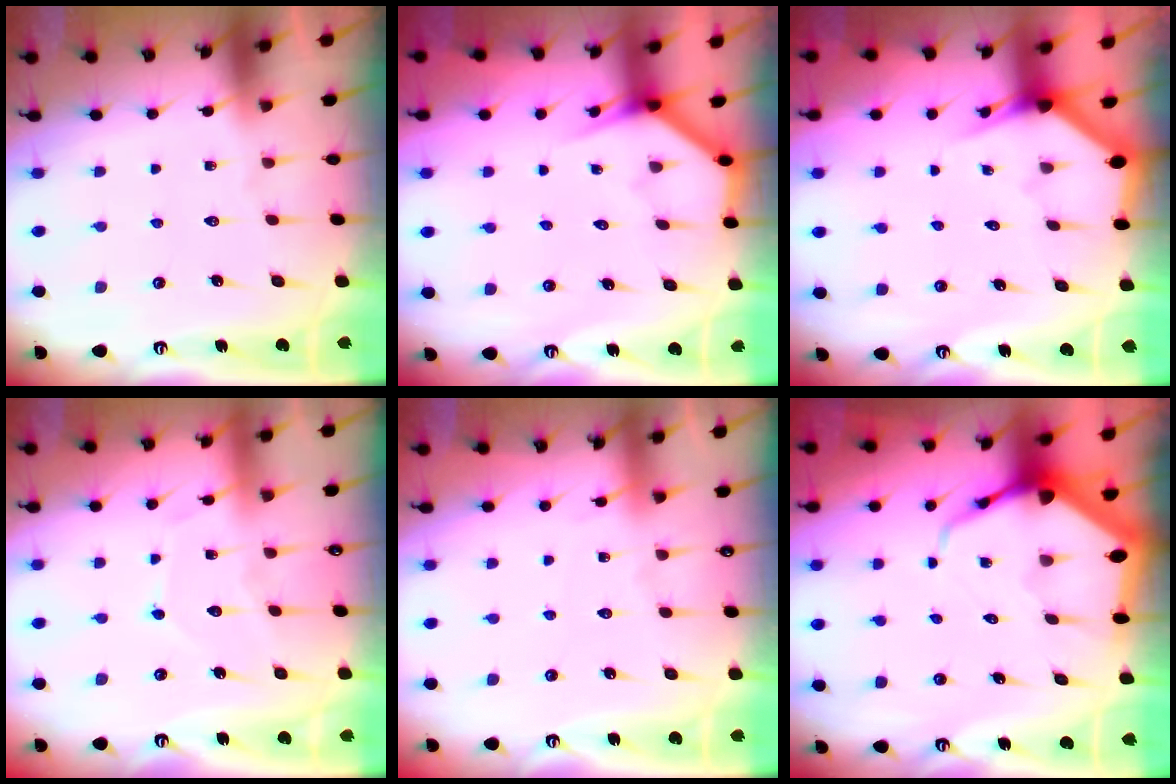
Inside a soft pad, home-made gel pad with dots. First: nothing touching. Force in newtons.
{"total": 3.9, "press": 3.9, "slide": 0.2}
{"total": 2.8, "press": 2.8, "slide": 0.1}
{"total": 7.0, "press": 7.0, "slide": 0.8}
{"total": 2.6, "press": 2.6, "slide": 0.5}
{"total": 7.3, "press": 7.3, "slide": 0.8}